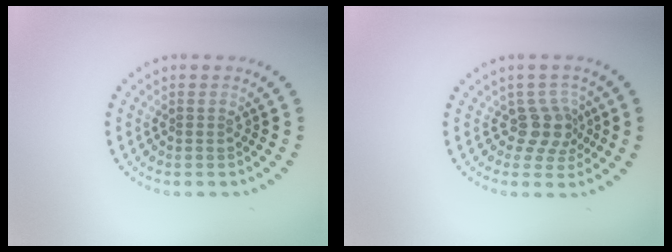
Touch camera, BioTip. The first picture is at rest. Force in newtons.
{"total": 2.7, "press": 2.0, "slide": 1.8}